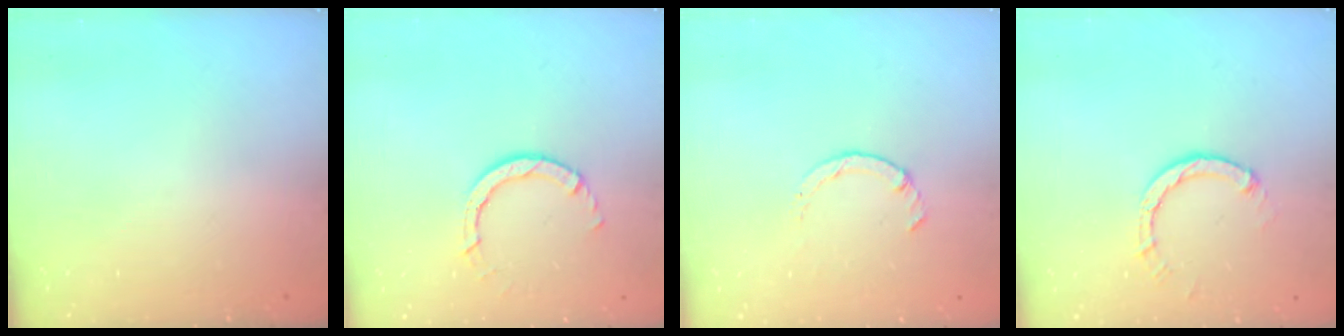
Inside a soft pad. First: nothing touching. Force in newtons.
{"total": 3.7, "press": 3.7, "slide": 0.4}
{"total": 2.2, "press": 2.1, "slide": 0.4}
{"total": 3.0, "press": 3.0, "slide": 0.3}